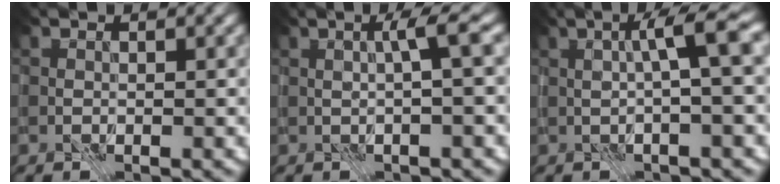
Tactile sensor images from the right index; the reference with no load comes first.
{"total": 2.2, "force": [0.3, -0.4, 2.2], "torque": [-0.035, 0.013, 0.003]}
{"total": 3.8, "force": [0.5, 0.0, 3.8], "torque": [-0.059, 0.020, 0.002]}